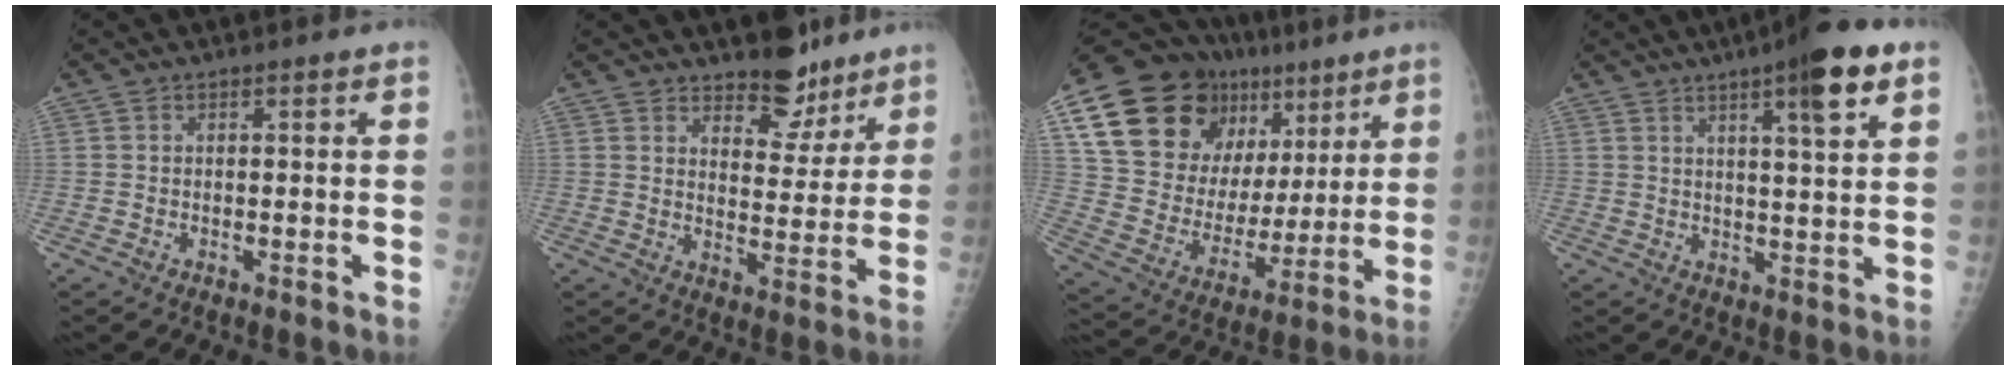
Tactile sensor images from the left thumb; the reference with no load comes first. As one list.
[{"total": 8.9, "force": [7.2, 4.1, 3.3], "torque": [-0.008, -0.053, 0.111]}, {"total": 26.7, "force": [13.6, 16.5, 16.1], "torque": [-0.231, 0.005, 0.241]}, {"total": 10.5, "force": [5.6, 1.4, 8.8], "torque": [-0.123, -0.019, 0.077]}]